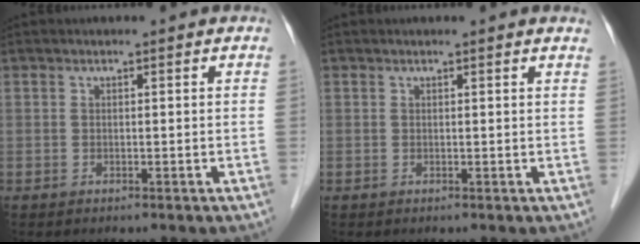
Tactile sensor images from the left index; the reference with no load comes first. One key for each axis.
{"total": 0.9, "fx": 0.8, "fy": -0.1, "fz": 0.4, "tx": -0.017, "ty": -0.003, "tz": 0.007}